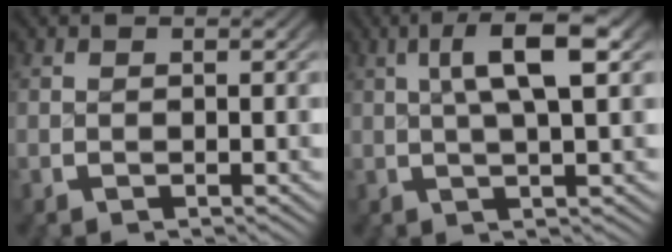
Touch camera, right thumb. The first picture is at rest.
{"total": 6.3, "force": [2.7, 1.8, 5.4], "torque": [-0.079, 0.016, 0.032]}